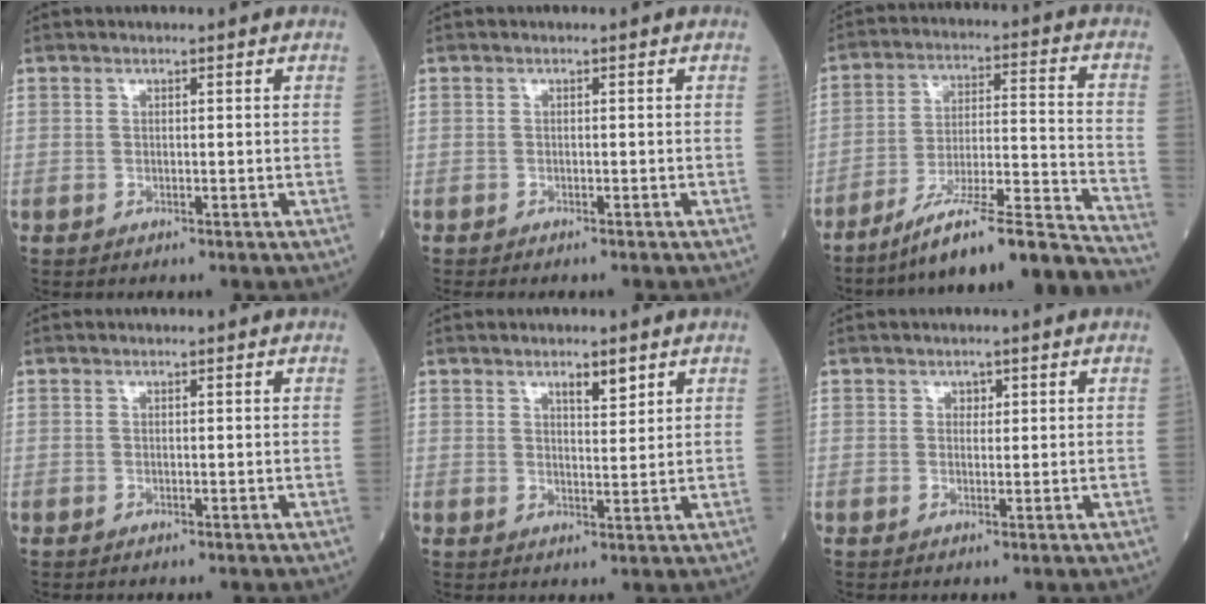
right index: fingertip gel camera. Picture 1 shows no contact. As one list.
[{"total": 2.6, "force": [-2.2, 0.0, 1.2], "torque": [-0.014, -0.003, -0.028]}, {"total": 19.3, "force": [-17.4, -1.2, 8.4], "torque": [-0.107, 0.014, -0.272]}, {"total": 0.0}, {"total": 3.2, "force": [2.2, 0.8, 2.2], "torque": [-0.035, -0.002, 0.035]}, {"total": 1.1, "force": [0.5, 0.8, 0.5], "torque": [0.000, -0.001, 0.005]}]